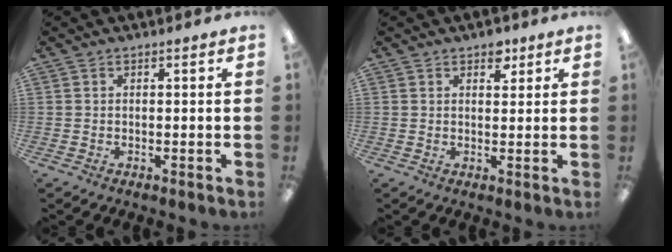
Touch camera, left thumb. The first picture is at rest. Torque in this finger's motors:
{"motor_torque": [0.15, -0.10, 0.25, -0.11, 0.00]}